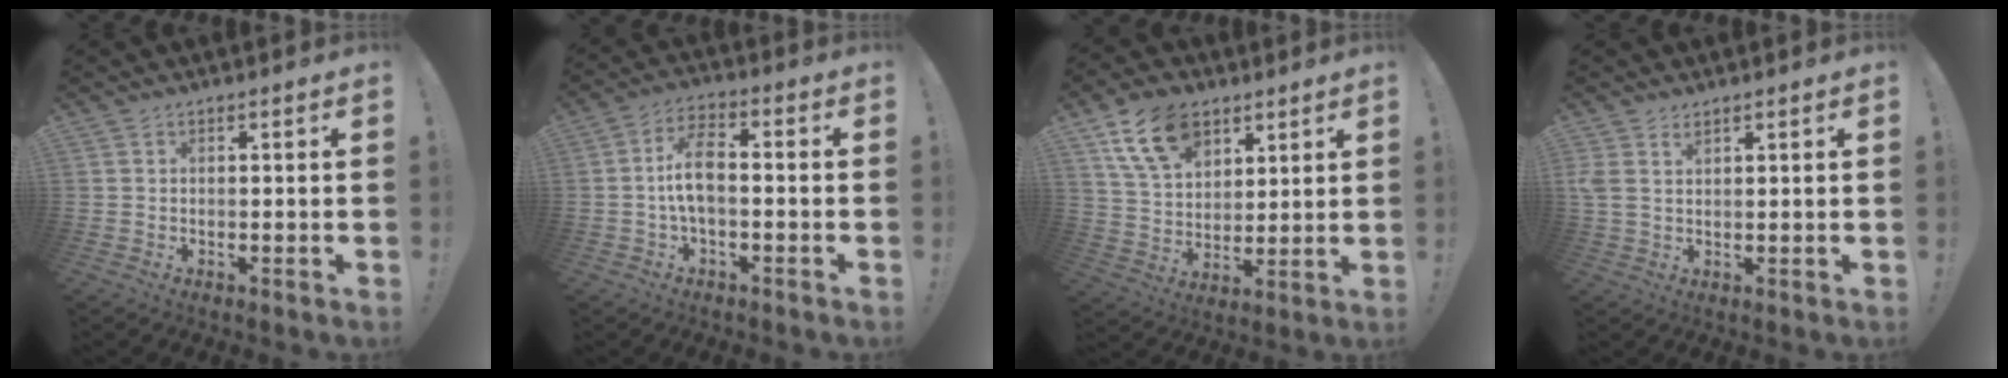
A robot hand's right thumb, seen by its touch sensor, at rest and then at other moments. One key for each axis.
{"total": 8.5, "fx": -1.0, "fy": 3.9, "fz": 7.5, "tx": -0.151, "ty": 0.012, "tz": -0.017}
{"total": 15.3, "fx": 8.5, "fy": 9.8, "fz": 8.1, "tx": -0.140, "ty": -0.029, "tz": 0.163}
{"total": 3.1, "fx": 1.9, "fy": 1.8, "fz": 1.6, "tx": -0.032, "ty": -0.005, "tz": 0.037}